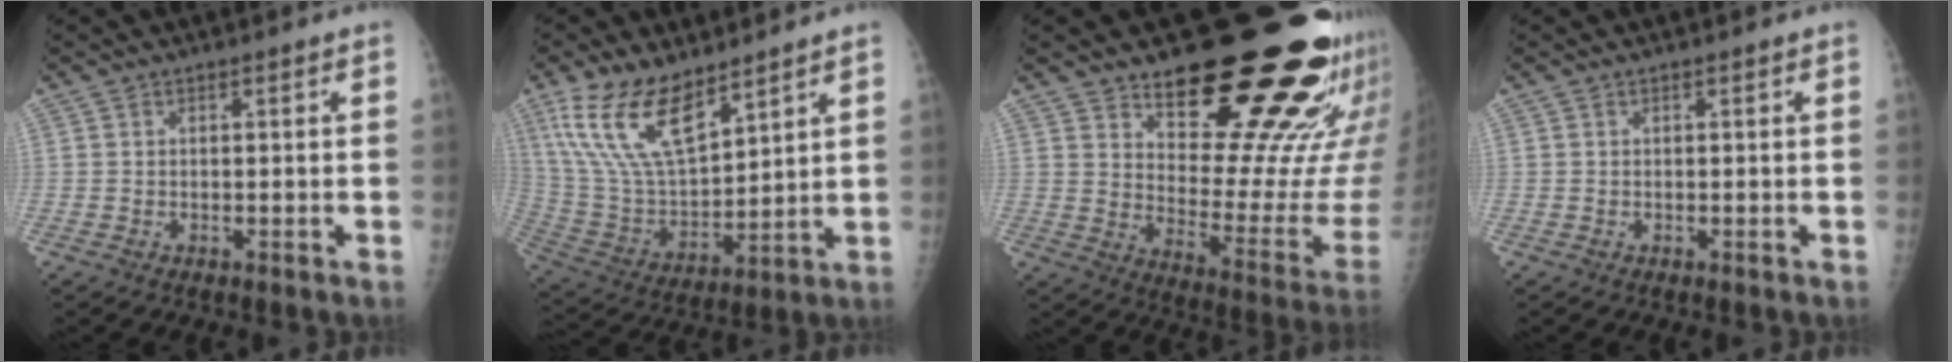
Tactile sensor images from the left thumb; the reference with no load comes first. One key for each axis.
{"total": 16.3, "fx": 10.4, "fy": 6.9, "fz": 10.6, "tx": -0.184, "ty": -0.049, "tz": 0.217}
{"total": 26.1, "fx": 17.4, "fy": 8.5, "fz": 17.4, "tx": -0.203, "ty": -0.116, "tz": 0.243}
{"total": 0.0}